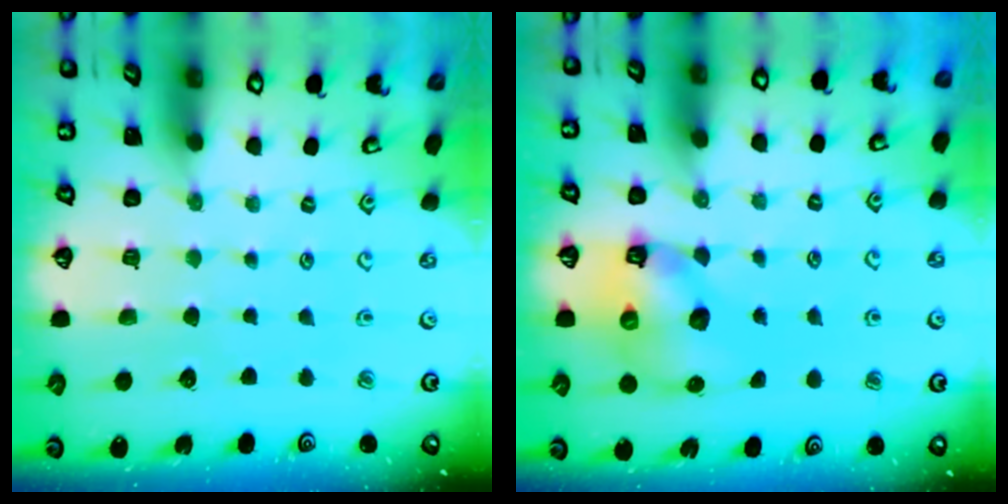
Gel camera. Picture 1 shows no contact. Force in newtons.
{"total": 8.4, "press": 8.3, "slide": 1.5}